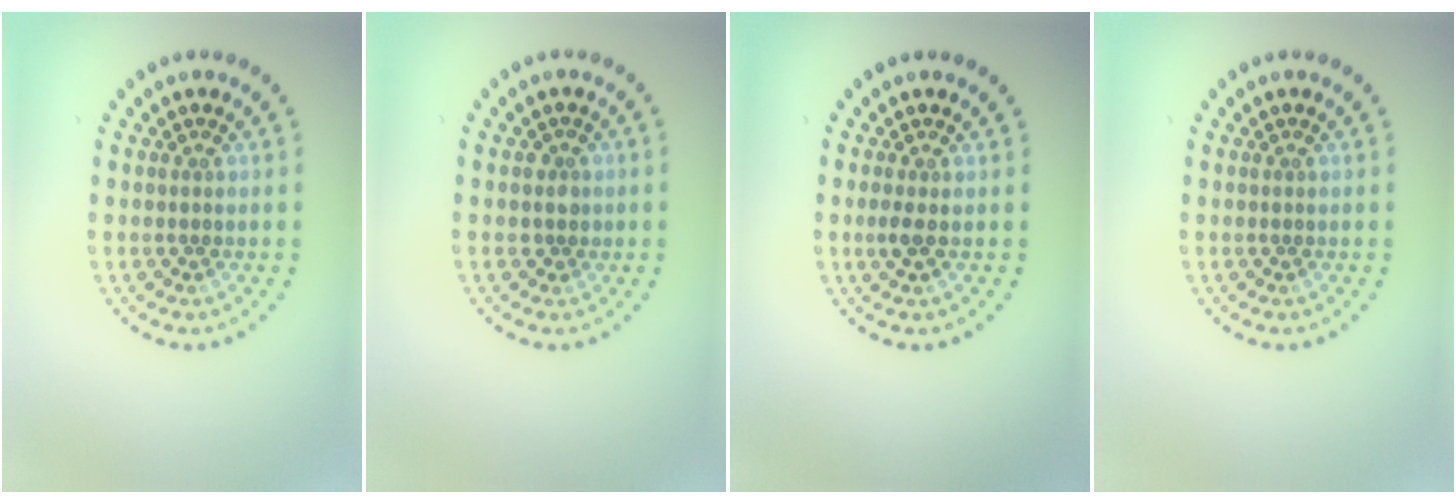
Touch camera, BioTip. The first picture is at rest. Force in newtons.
{"total": 1.3, "press": 1.1, "slide": 0.8}
{"total": 1.0, "press": 1.0, "slide": 0.3}
{"total": 0.0}